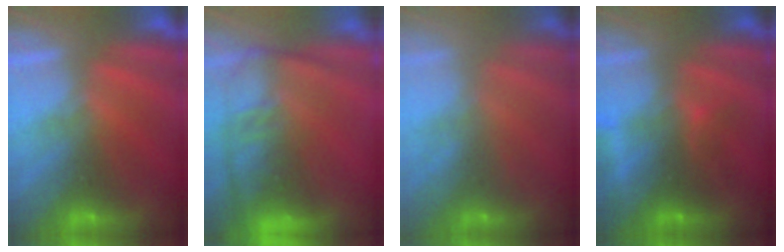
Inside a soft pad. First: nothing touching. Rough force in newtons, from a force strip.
{"total": 8.0}
{"total": 2.5}
{"total": 2.5}